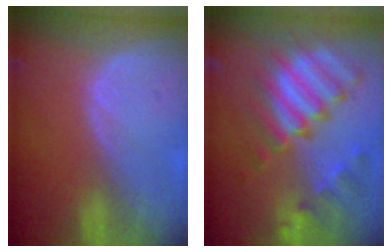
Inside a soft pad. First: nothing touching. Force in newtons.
{"total": 11.6, "press": 10.0, "slide": 5.9}